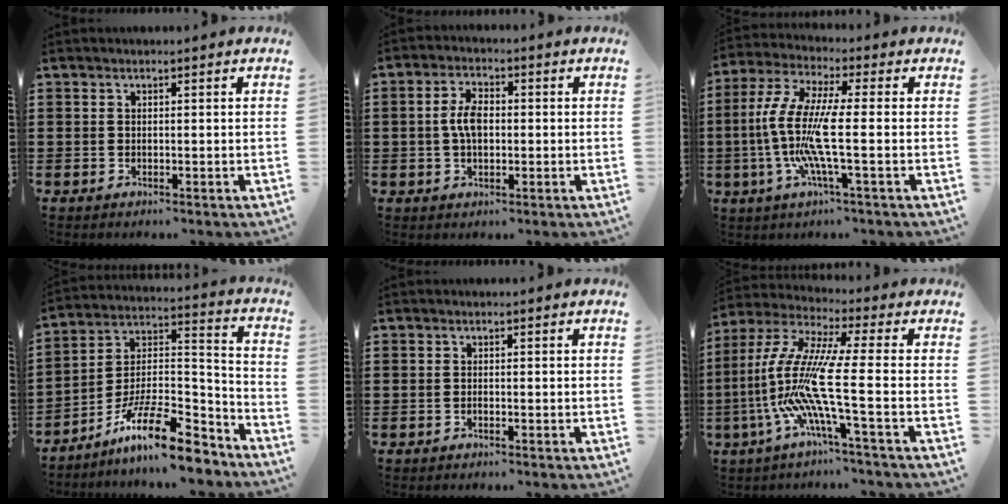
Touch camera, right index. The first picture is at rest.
{"total": 5.0, "force": [-0.1, 2.6, 4.3], "torque": [-0.090, 0.006, -0.005]}
{"total": 11.1, "force": [-1.8, 1.5, 10.8], "torque": [-0.257, -0.028, -0.047]}
{"total": 14.1, "force": [-10.5, 3.1, 8.8], "torque": [-0.155, 0.030, -0.193]}
{"total": 0.0}
{"total": 12.9, "force": [-3.6, 1.3, 12.3], "torque": [-0.284, -0.031, -0.087]}